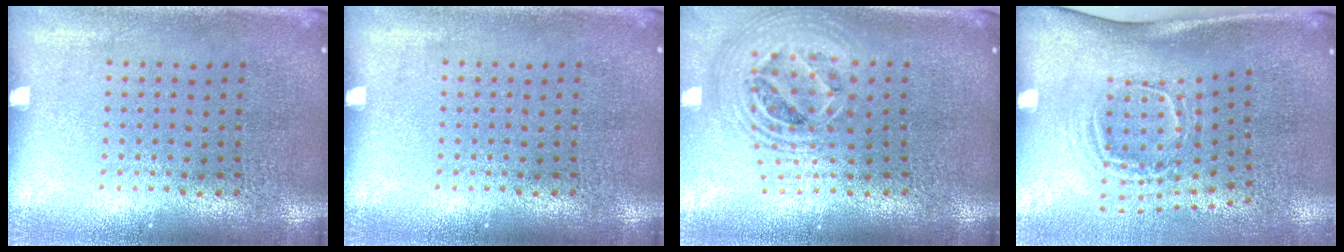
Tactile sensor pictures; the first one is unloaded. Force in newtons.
{"total": 0.0}
{"total": 2.4, "press": 1.8, "slide": 1.6}
{"total": 1.9, "press": 1.2, "slide": 1.6}